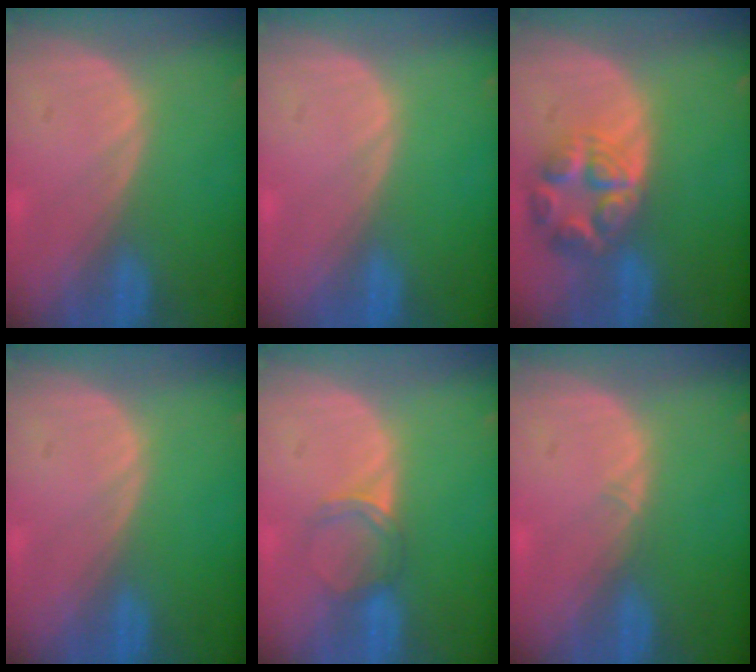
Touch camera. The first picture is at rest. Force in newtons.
{"total": 0.0}
{"total": 7.6, "press": 6.7, "slide": 3.6}
{"total": 0.0}
{"total": 3.1, "press": 2.7, "slide": 1.5}
{"total": 0.6, "press": 0.5, "slide": 0.4}